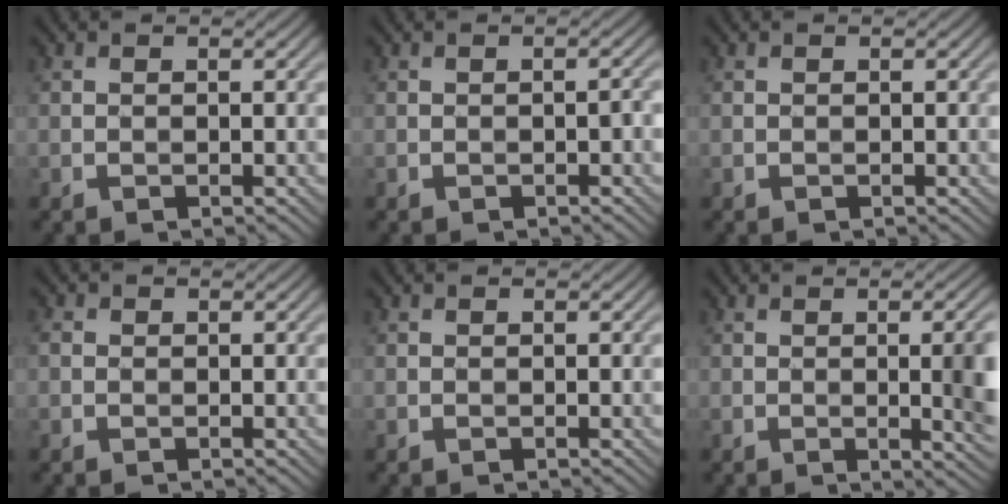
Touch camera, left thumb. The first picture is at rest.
{"total": 0.9, "force": [-0.3, 0.1, 0.8], "torque": [-0.010, 0.003, -0.004]}
{"total": 0.0}
{"total": 1.1, "force": [0.0, 1.0, 0.5], "torque": [-0.010, 0.000, -0.004]}
{"total": 0.0}
{"total": 7.8, "force": [-0.4, 2.2, 7.5], "torque": [-0.094, -0.001, -0.001]}